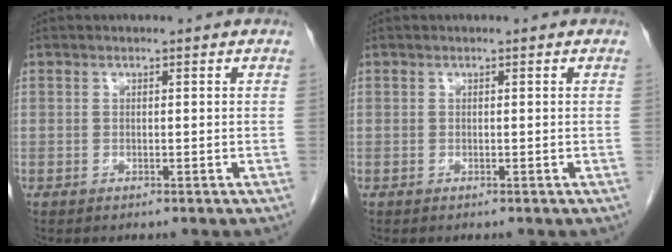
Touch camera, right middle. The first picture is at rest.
{"total": 0.0}